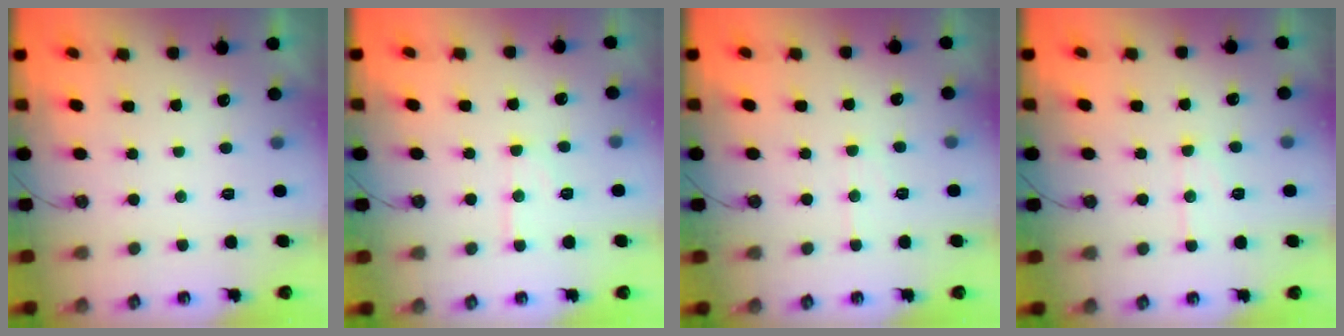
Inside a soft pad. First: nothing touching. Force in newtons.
{"total": 9.4, "press": 9.4, "slide": 0.8}
{"total": 6.5, "press": 6.5, "slide": 0.5}
{"total": 9.6, "press": 9.5, "slide": 0.9}